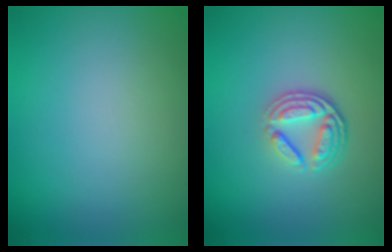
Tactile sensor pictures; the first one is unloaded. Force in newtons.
{"total": 4.0, "press": 2.9, "slide": 2.7}